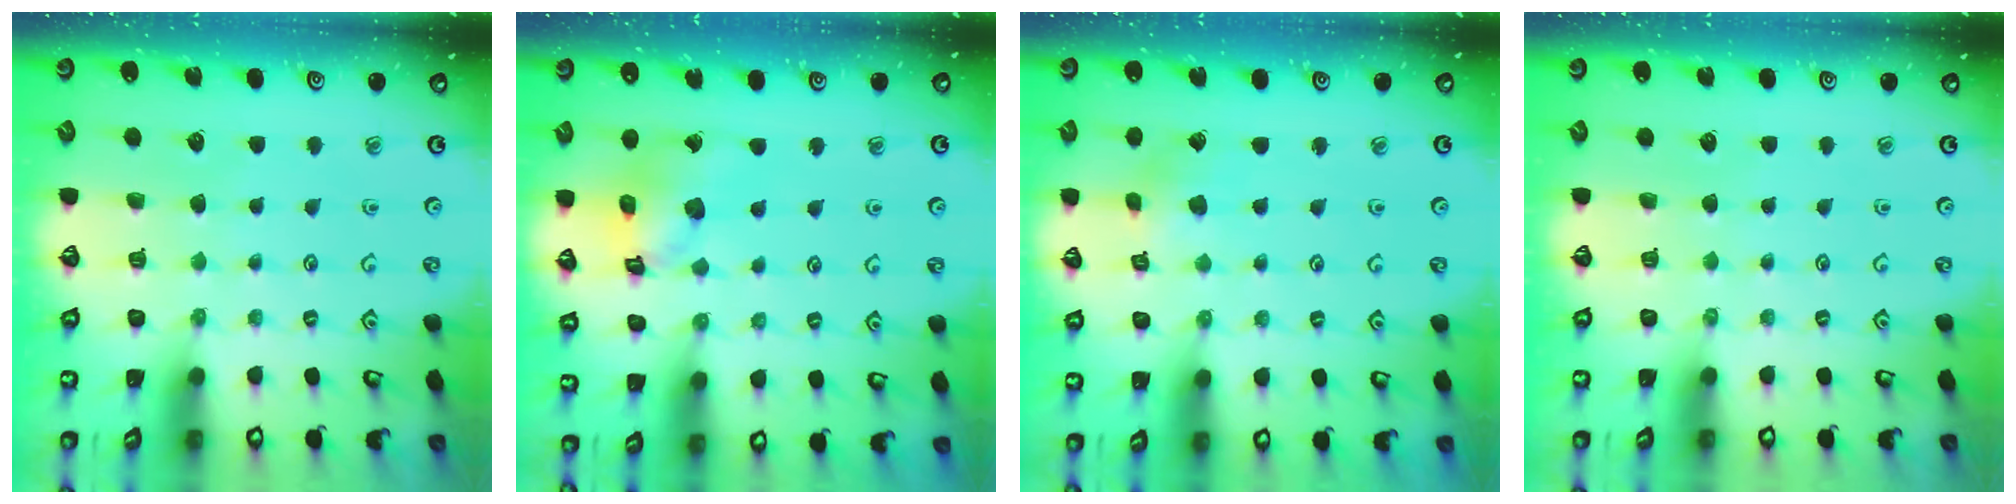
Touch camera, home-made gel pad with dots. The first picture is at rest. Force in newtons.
{"total": 13.4, "press": 13.3, "slide": 1.8}
{"total": 2.9, "press": 2.9, "slide": 0.2}
{"total": 0.0}